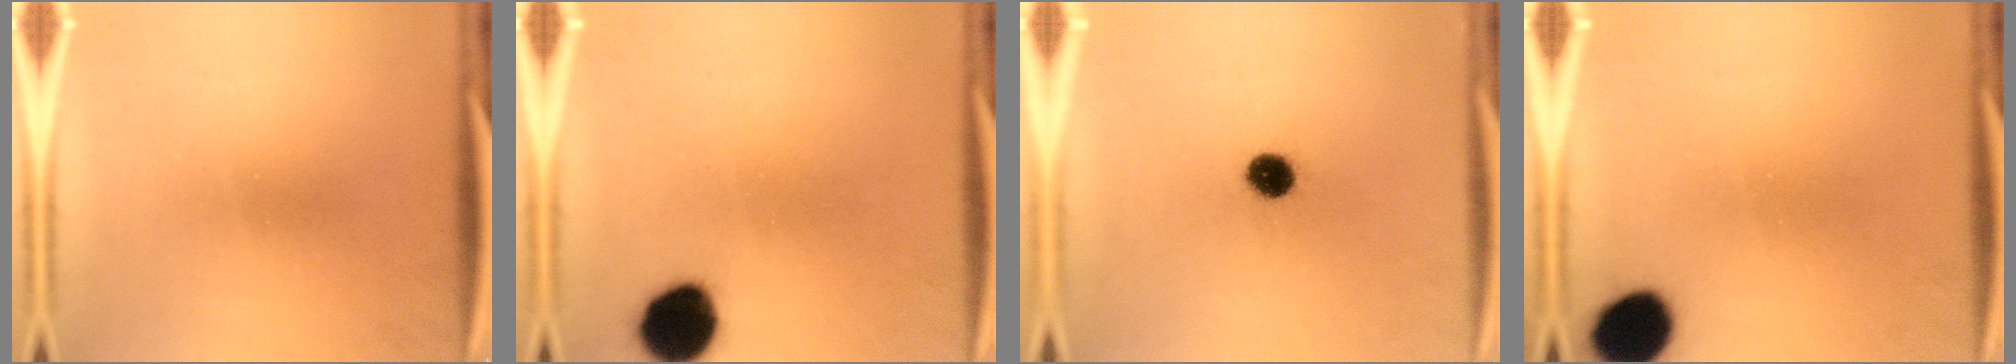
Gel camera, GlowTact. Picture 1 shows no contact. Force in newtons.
{"total": 11.9}
{"total": 5.6}
{"total": 11.2}